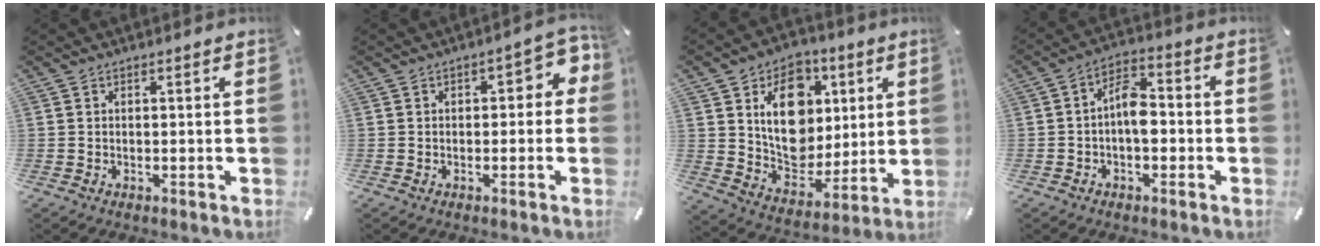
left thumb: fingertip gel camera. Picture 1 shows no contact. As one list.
[{"total": 5.7, "force": [0.1, 3.2, 4.7], "torque": [-0.057, 0.007, -0.006]}, {"total": 16.5, "force": [4.9, 13.3, 8.4], "torque": [-0.116, -0.018, 0.097]}, {"total": 7.6, "force": [-1.7, 4.5, 5.8], "torque": [-0.095, 0.021, -0.030]}]